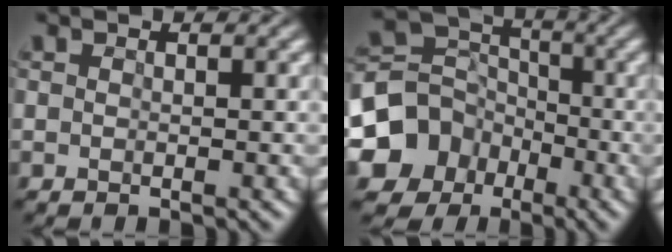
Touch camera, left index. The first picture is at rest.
{"total": 9.6, "force": [-4.6, 7.9, 2.8], "torque": [-0.093, -0.014, -0.093]}